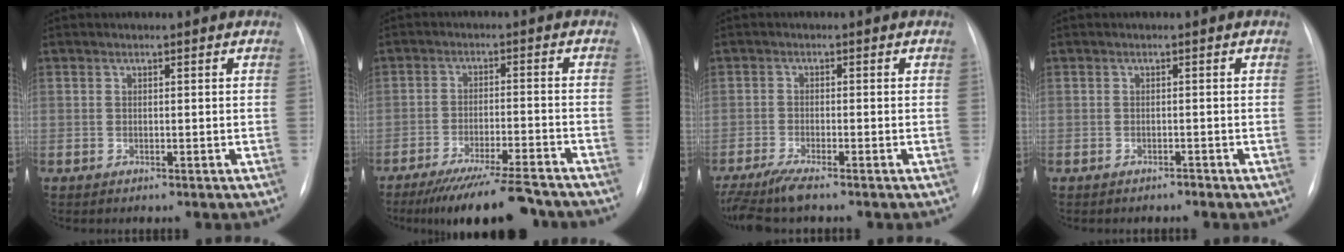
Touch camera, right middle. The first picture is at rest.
{"total": 13.3, "force": [-11.4, 0.9, 6.8], "torque": [-0.107, -0.020, -0.174]}
{"total": 5.8, "force": [-4.7, 0.0, 3.4], "torque": [-0.065, -0.019, -0.084]}
{"total": 0.6, "force": [-0.6, 0.1, 0.0], "torque": [-0.005, -0.001, -0.012]}